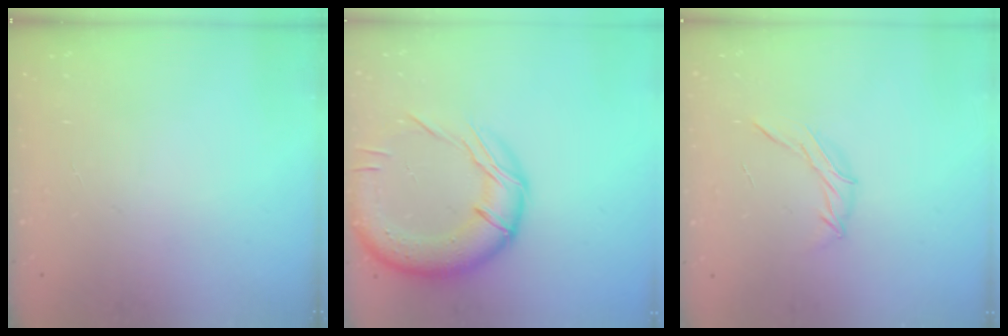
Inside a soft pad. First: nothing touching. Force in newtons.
{"total": 20.0, "press": 19.9, "slide": 2.3}
{"total": 7.2, "press": 7.0, "slide": 1.8}